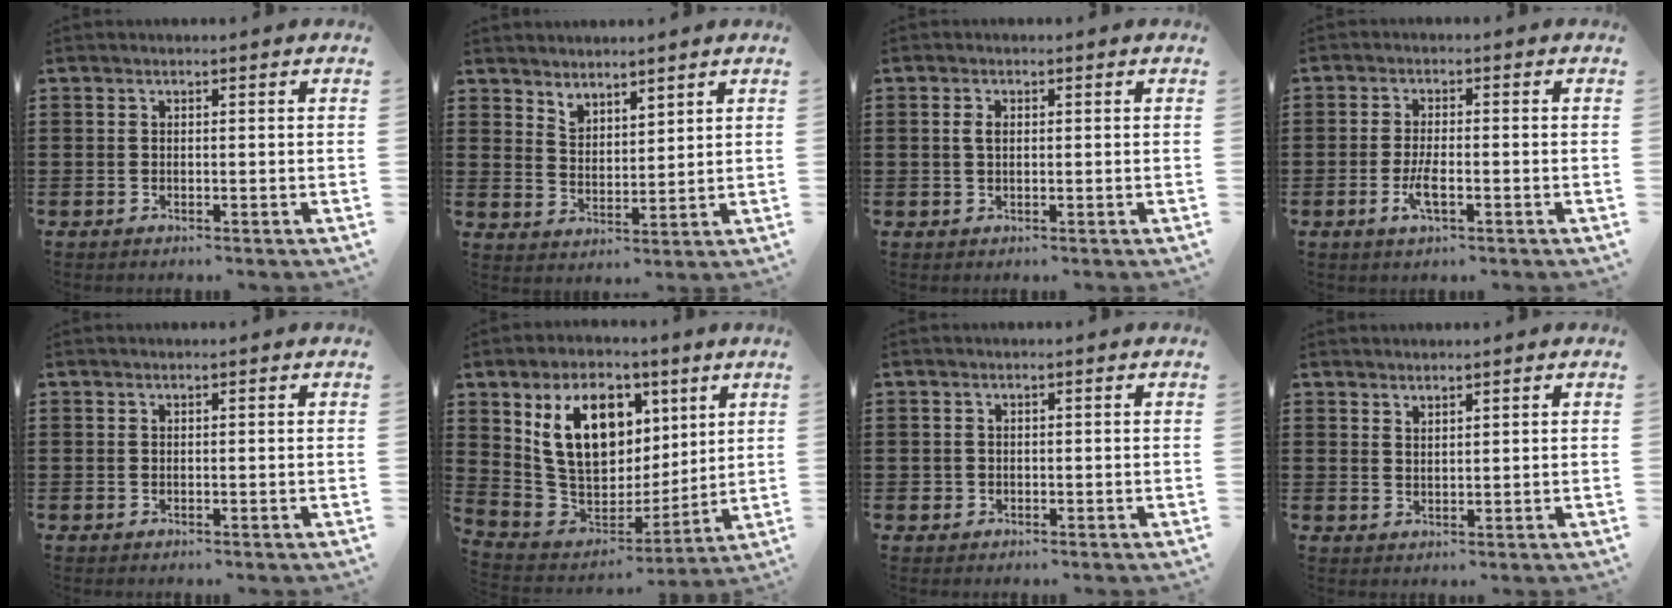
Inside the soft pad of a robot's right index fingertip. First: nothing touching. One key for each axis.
{"total": 3.6, "fx": 3.5, "fy": 0.6, "fz": -0.4, "tx": -0.003, "ty": -0.008, "tz": 0.070}
{"total": 1.6, "fx": 0.2, "fy": 0.9, "fz": 1.3, "tx": -0.029, "ty": 0.007, "tz": 0.003}
{"total": 3.6, "fx": -1.4, "fy": 1.0, "fz": 3.2, "tx": -0.068, "ty": -0.002, "tz": -0.027}
{"total": 0.0}
{"total": 14.1, "fx": 6.0, "fy": 9.4, "fz": 8.7, "tx": -0.179, "ty": -0.008, "tz": 0.115}
{"total": 0.8, "fx": -0.2, "fy": 0.8, "fz": 0.1, "tx": -0.005, "ty": 0.001, "tz": -0.006}
{"total": 1.6, "fx": 1.6, "fy": -0.1, "fz": 0.1, "tx": -0.001, "ty": -0.001, "tz": 0.031}